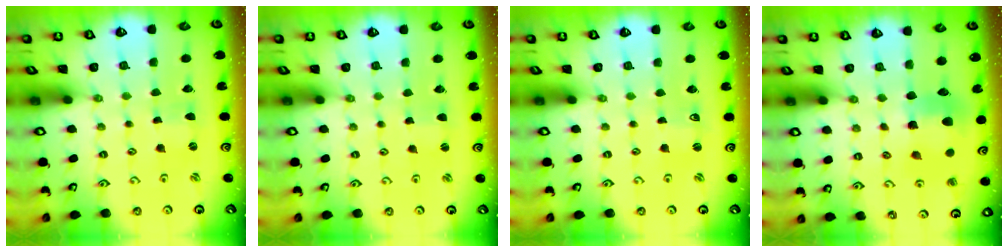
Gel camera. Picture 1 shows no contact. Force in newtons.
{"total": 1.7, "press": 1.7, "slide": 0.3}
{"total": 0.8, "press": 0.7, "slide": 0.2}
{"total": 9.0, "press": 8.9, "slide": 1.1}